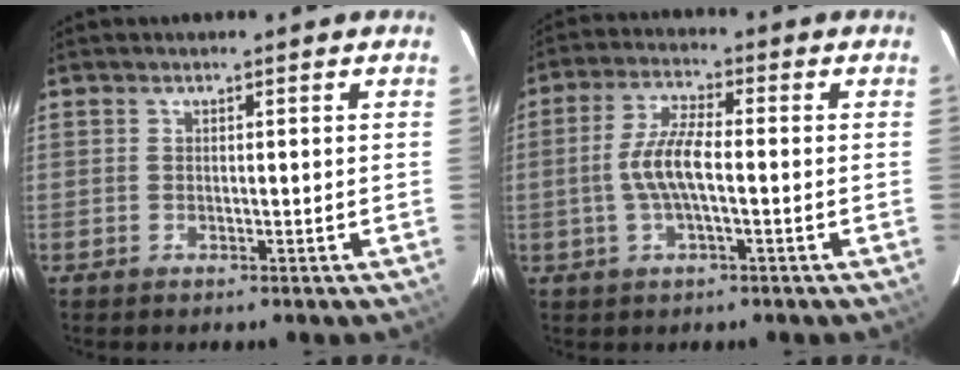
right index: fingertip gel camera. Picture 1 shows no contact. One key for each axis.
{"total": 7.3, "fx": -1.2, "fy": 2.0, "fz": 6.9, "tx": -0.141, "ty": 0.007, "tz": -0.023}